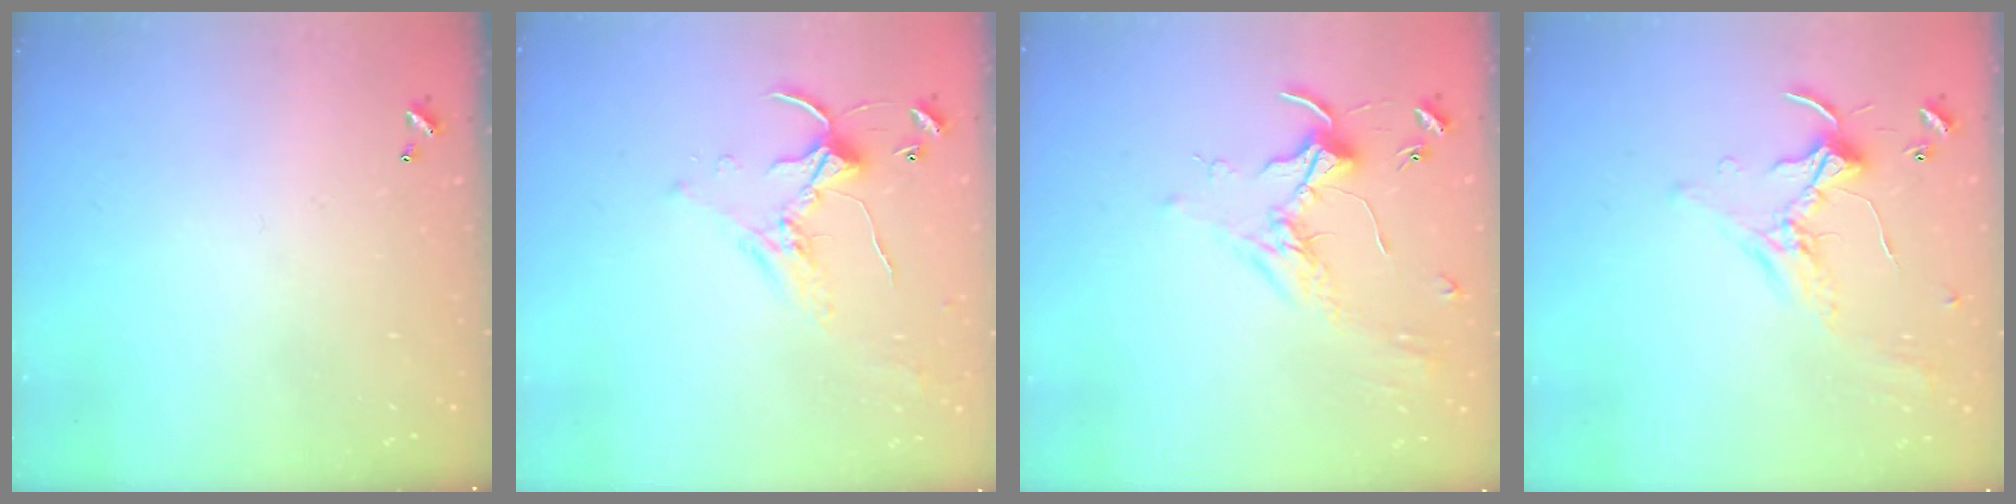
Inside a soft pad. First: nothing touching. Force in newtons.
{"total": 1.5, "press": 1.5, "slide": 0.3}
{"total": 1.7, "press": 1.7, "slide": 0.4}
{"total": 0.9, "press": 0.8, "slide": 0.4}